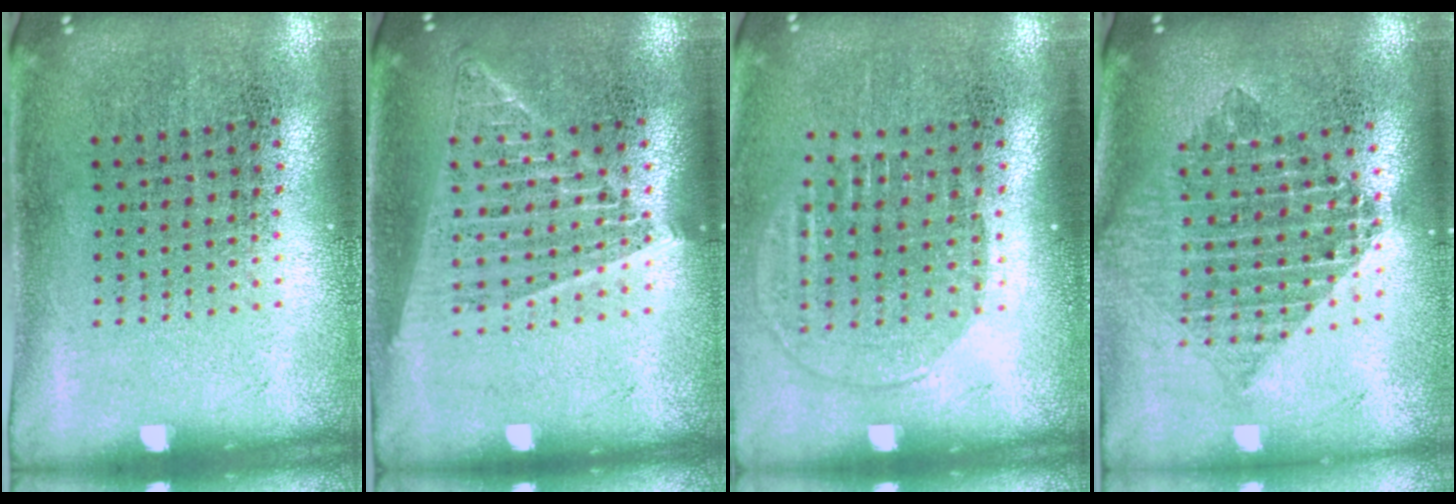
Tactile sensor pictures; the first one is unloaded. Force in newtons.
{"total": 1.5, "press": 1.4, "slide": 0.6}
{"total": 1.5, "press": 1.2, "slide": 0.8}
{"total": 2.1, "press": 1.6, "slide": 1.3}